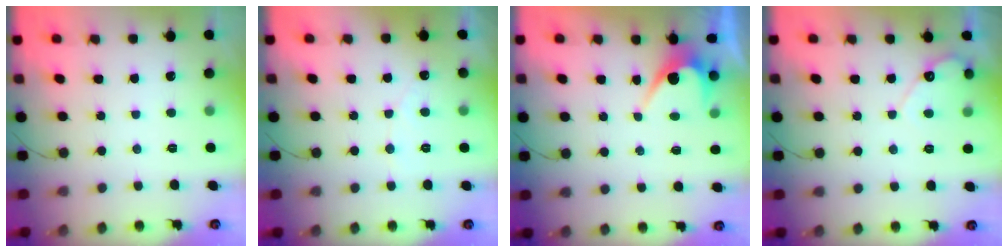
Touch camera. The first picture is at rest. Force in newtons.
{"total": 3.0, "press": 3.0, "slide": 0.1}
{"total": 4.7, "press": 4.7, "slide": 0.3}
{"total": 4.7, "press": 4.7, "slide": 0.3}